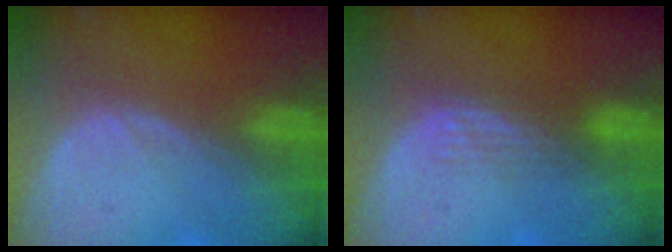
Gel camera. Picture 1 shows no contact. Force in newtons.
{"total": 2.9, "press": 2.6, "slide": 1.3}